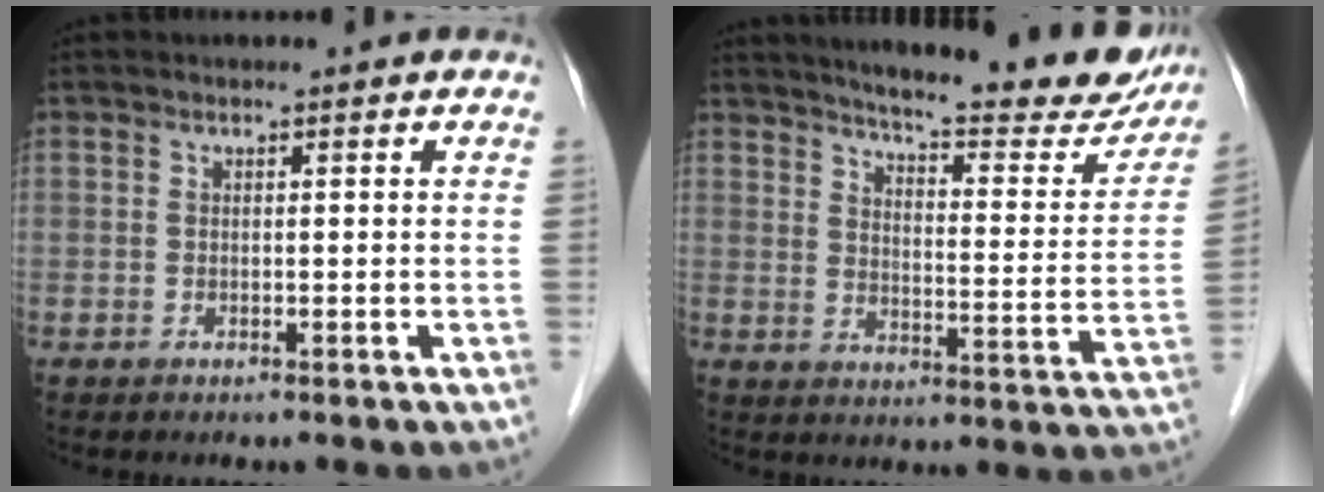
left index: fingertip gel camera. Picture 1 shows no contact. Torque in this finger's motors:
{"motor_torque": [0.14, -0.23, 0.52, 0.09]}